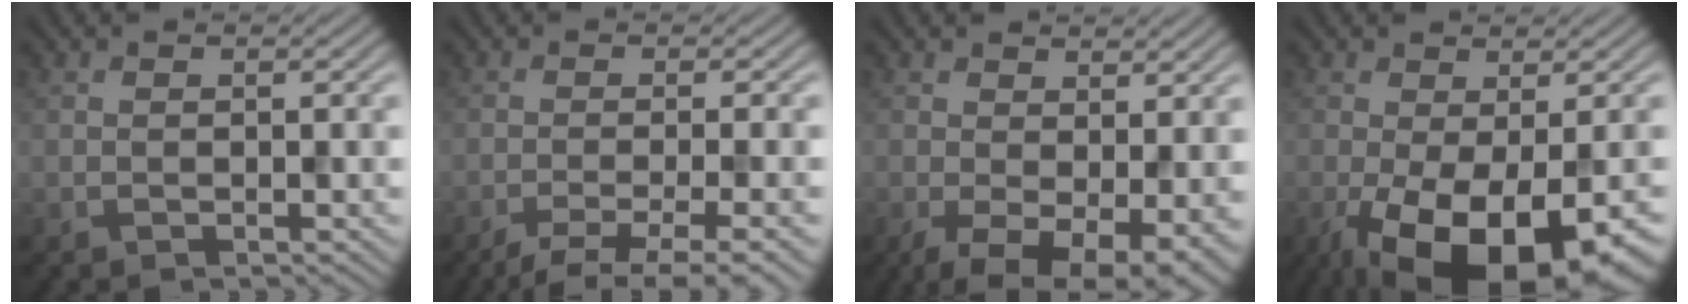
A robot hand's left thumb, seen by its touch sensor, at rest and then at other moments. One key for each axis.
{"total": 6.0, "fx": -3.7, "fy": 1.2, "fz": 4.6, "tx": -0.062, "ty": 0.000, "tz": -0.067}
{"total": 7.9, "fx": -1.9, "fy": 3.9, "fz": 6.6, "tx": -0.119, "ty": -0.025, "tz": -0.019}
{"total": 12.9, "fx": -5.8, "fy": 5.5, "fz": 10.1, "tx": -0.189, "ty": -0.043, "tz": -0.077}